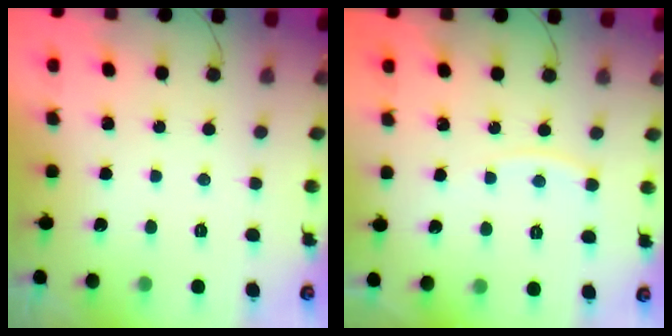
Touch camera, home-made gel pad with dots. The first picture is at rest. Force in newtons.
{"total": 4.5, "press": 4.4, "slide": 0.6}